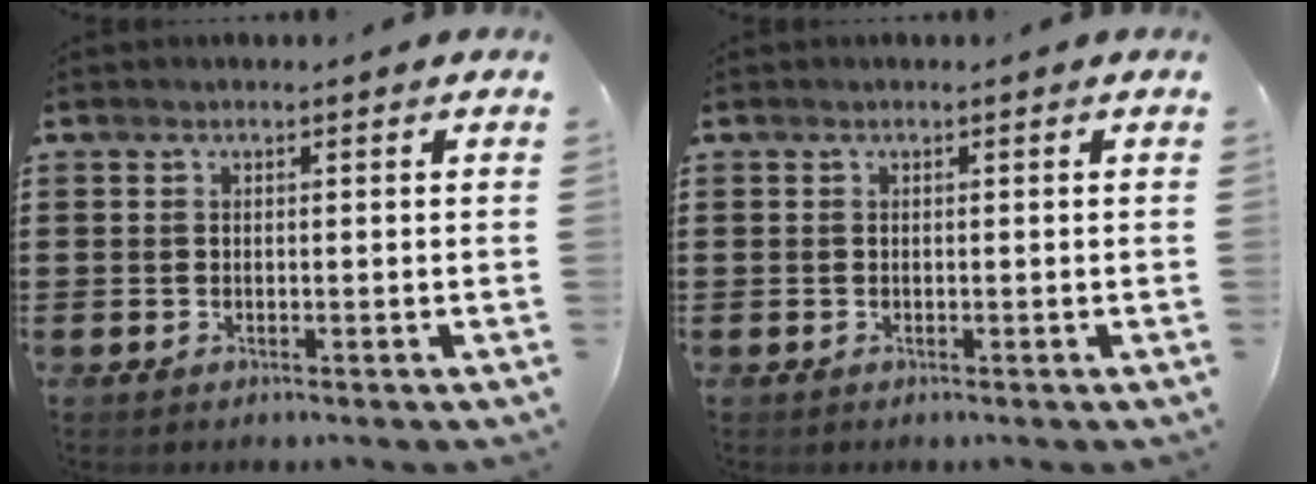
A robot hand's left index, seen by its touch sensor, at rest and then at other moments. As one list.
[{"total": 0.0}]